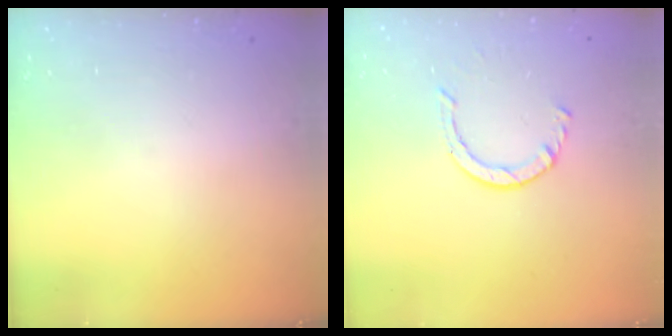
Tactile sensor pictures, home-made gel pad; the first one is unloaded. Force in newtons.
{"total": 2.2, "press": 2.2, "slide": 0.4}